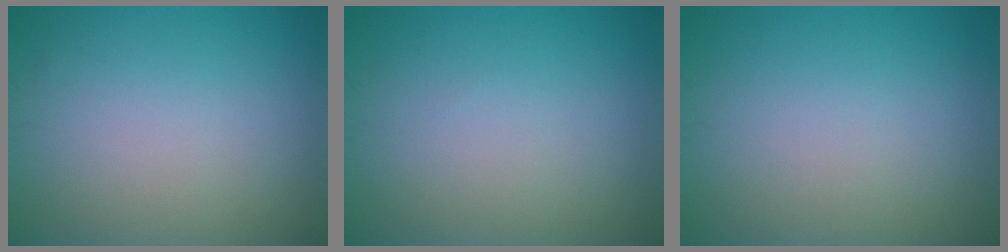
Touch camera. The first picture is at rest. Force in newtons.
{"total": 0.0}
{"total": 0.0}